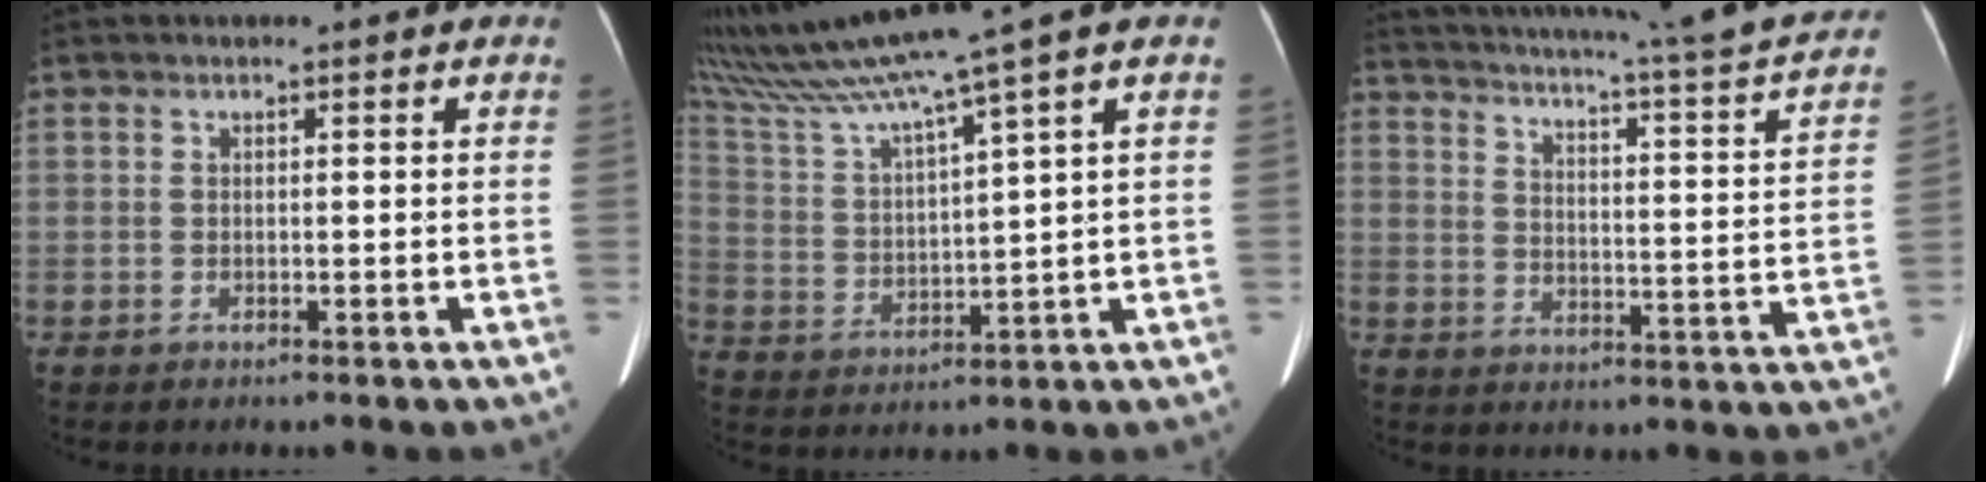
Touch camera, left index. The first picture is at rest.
{"total": 15.0, "force": [11.8, -2.3, 9.0], "torque": [-0.169, 0.003, 0.214]}
{"total": 25.6, "force": [21.3, 1.4, 14.2], "torque": [-0.219, -0.041, 0.264]}